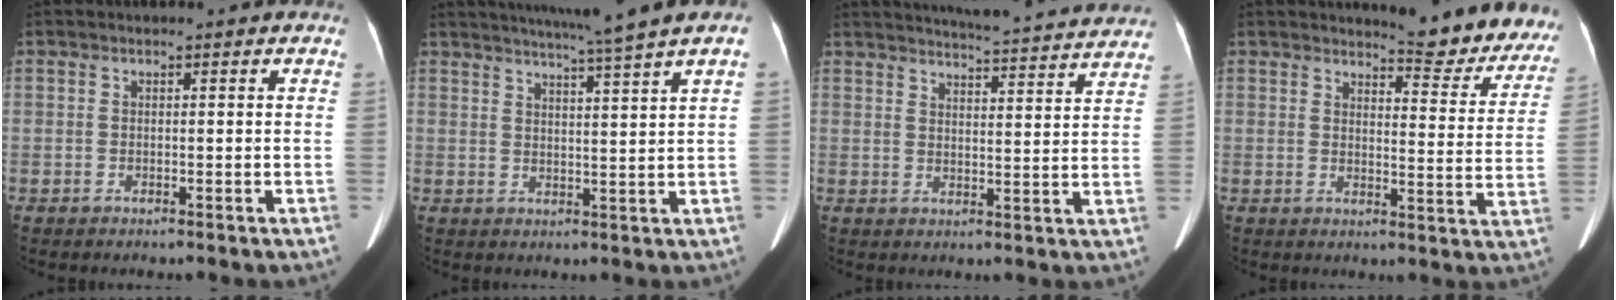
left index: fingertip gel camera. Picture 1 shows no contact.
{"total": 9.0, "force": [7.5, -1.8, 4.8], "torque": [-0.077, 0.002, 0.102]}
{"total": 21.1, "force": [20.0, 1.4, 6.6], "torque": [-0.097, -0.018, 0.244]}
{"total": 12.4, "force": [11.8, 2.2, 3.2], "torque": [-0.017, -0.046, 0.121]}